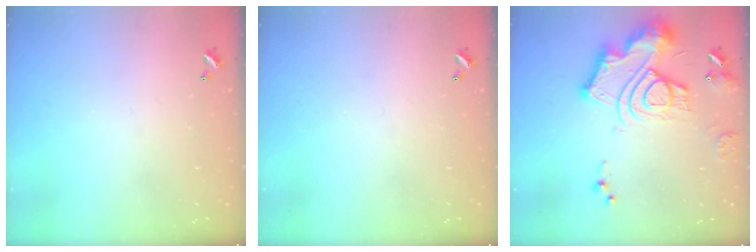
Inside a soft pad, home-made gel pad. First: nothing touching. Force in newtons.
{"total": 0.0}
{"total": 19.6, "press": 19.5, "slide": 2.1}